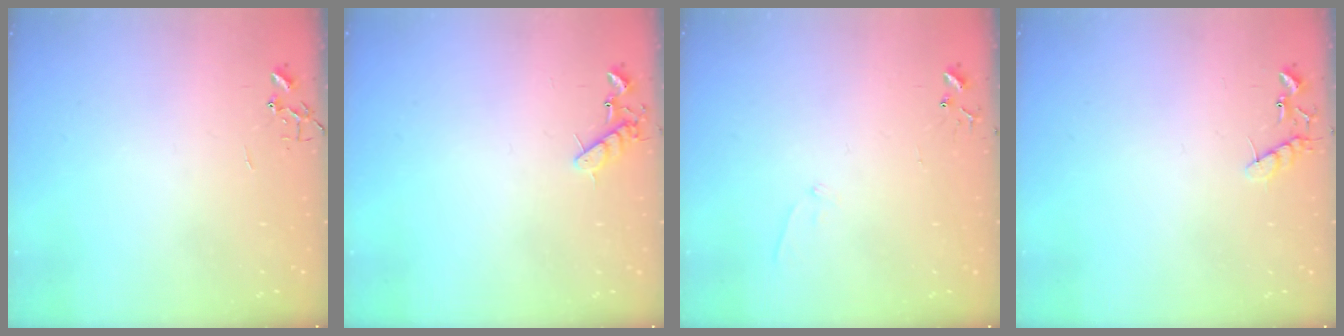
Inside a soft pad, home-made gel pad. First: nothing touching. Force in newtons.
{"total": 8.8, "press": 8.8, "slide": 1.0}
{"total": 6.0, "press": 5.9, "slide": 0.8}
{"total": 8.5, "press": 8.5, "slide": 0.6}